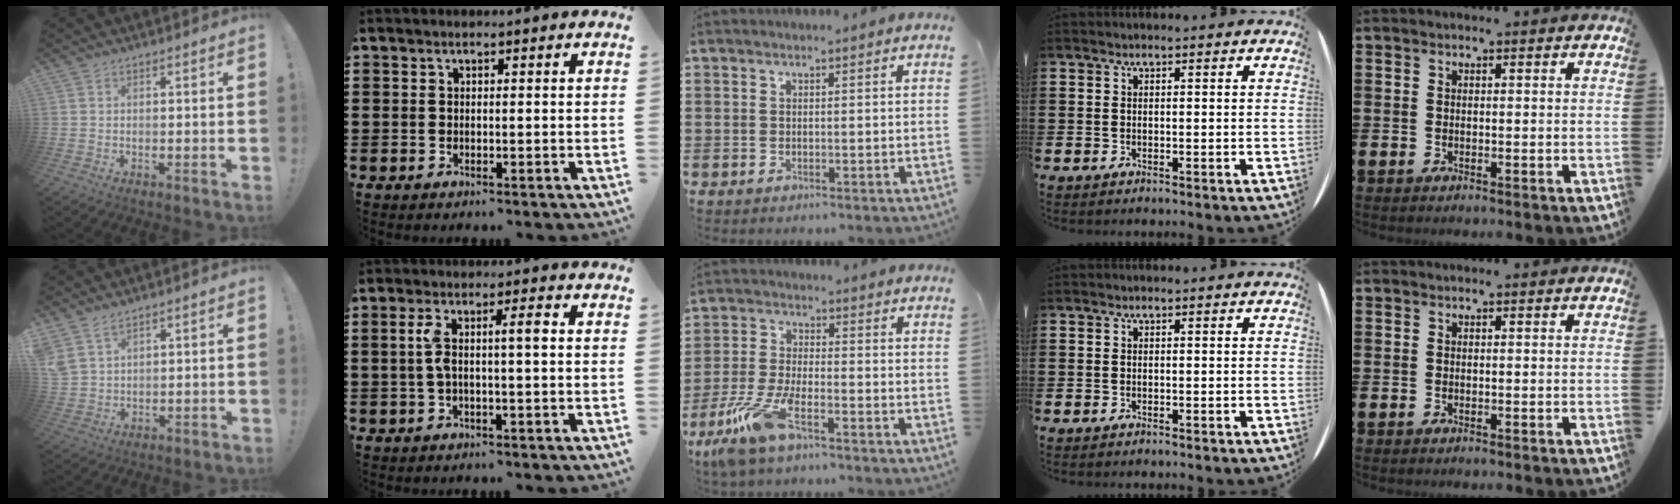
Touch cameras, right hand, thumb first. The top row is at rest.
{"thumb": {"total": 4.9, "force": [3.8, 1.9, 2.5], "torque": [-0.053, -0.015, 0.076]}, "index": {"total": 5.0, "force": [0.1, 1.0, 4.9], "torque": [-0.098, 0.007, -0.006]}, "middle": {"total": 8.8, "force": [-5.5, 2.3, 6.5], "torque": [-0.161, -0.016, -0.110]}}